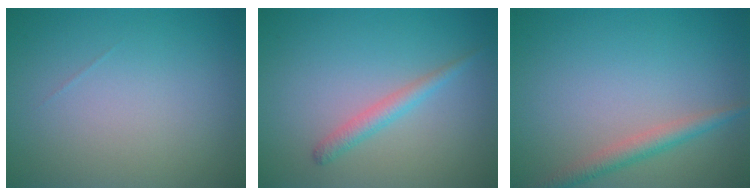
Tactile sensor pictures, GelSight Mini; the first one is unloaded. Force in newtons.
{"total": 1.7, "press": 1.7, "slide": 0.1}
{"total": 2.3, "press": 2.3, "slide": 0.1}